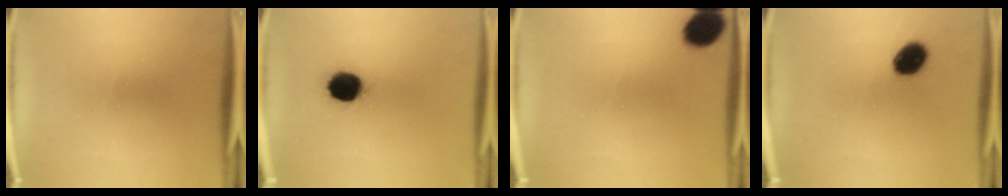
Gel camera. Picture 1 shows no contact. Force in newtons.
{"total": 11.5}
{"total": 9.2}
{"total": 7.5}